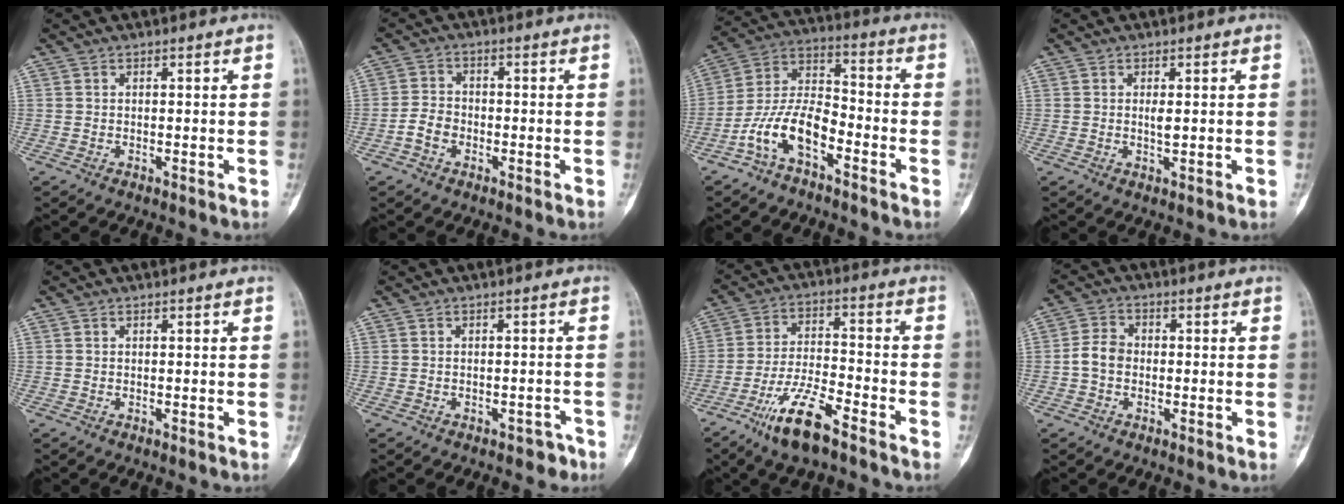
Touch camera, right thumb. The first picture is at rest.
{"total": 4.1, "force": [-1.7, 3.0, 2.2], "torque": [-0.034, 0.016, -0.037]}
{"total": 11.7, "force": [-5.9, 5.6, 8.4], "torque": [-0.161, 0.062, -0.118]}
{"total": 1.6, "force": [0.2, 0.4, 1.5], "torque": [-0.029, -0.002, 0.006]}
{"total": 0.0}
{"total": 2.8, "force": [-2.0, 1.6, 0.9], "torque": [-0.004, 0.020, -0.021]}
{"total": 11.4, "force": [-7.5, 2.9, 8.1], "torque": [-0.160, 0.037, -0.141]}
{"total": 4.7, "force": [-0.7, 3.6, 2.8], "torque": [-0.047, 0.015, -0.022]}